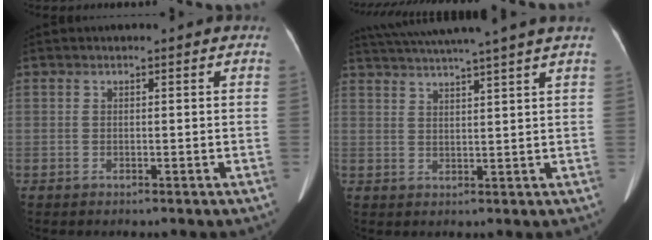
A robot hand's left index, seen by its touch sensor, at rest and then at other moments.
{"total": 12.8, "force": [10.9, -2.0, 6.3], "torque": [-0.111, -0.001, 0.152]}